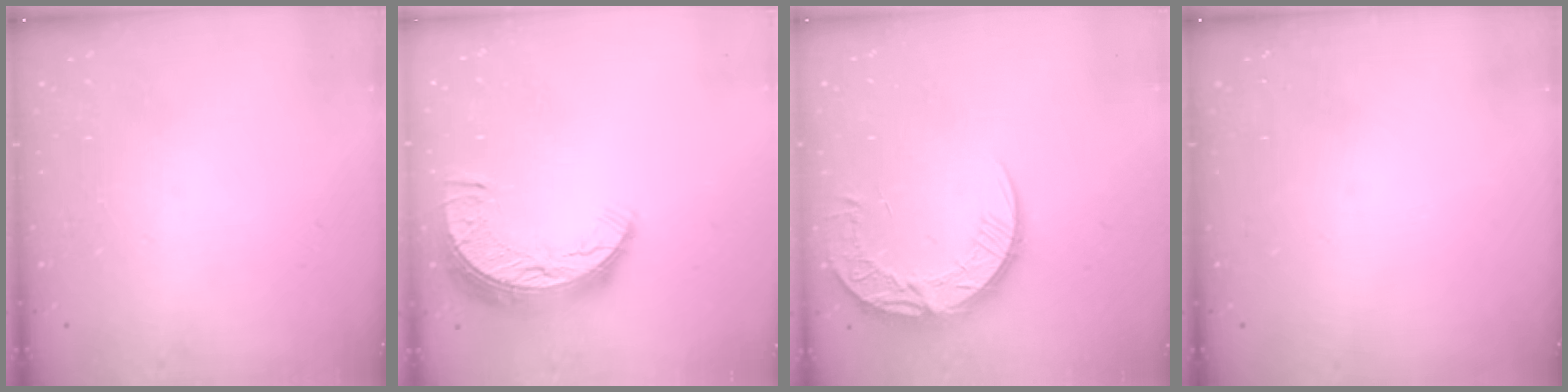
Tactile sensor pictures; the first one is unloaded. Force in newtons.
{"total": 11.7, "press": 11.7, "slide": 0.9}
{"total": 14.1, "press": 14.0, "slide": 1.0}
{"total": 0.0}